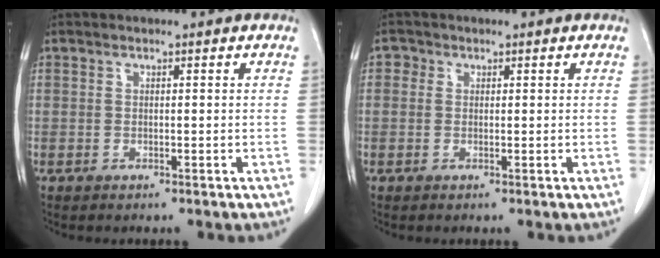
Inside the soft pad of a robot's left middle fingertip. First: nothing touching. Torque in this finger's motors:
{"motor_torque": [0.21, -0.17, -0.04, -0.01]}